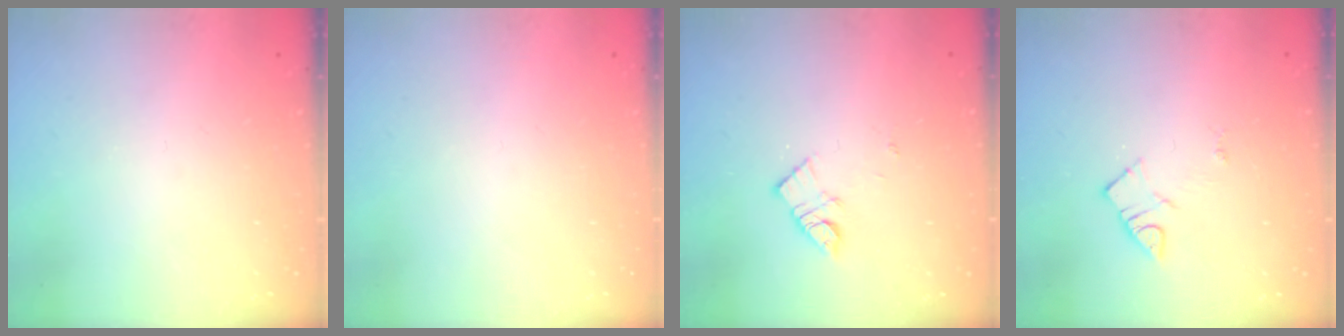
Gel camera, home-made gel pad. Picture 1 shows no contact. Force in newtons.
{"total": 1.8, "press": 1.7, "slide": 0.1}
{"total": 8.1, "press": 8.1, "slide": 0.4}
{"total": 4.2, "press": 4.1, "slide": 0.6}